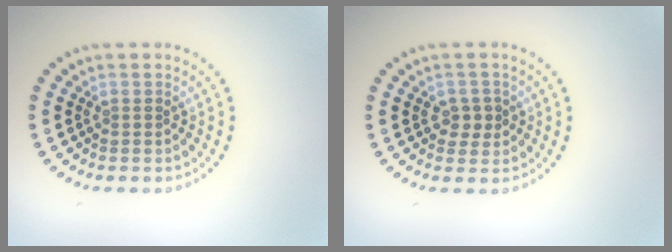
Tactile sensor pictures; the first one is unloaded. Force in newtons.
{"total": 1.9, "press": 1.8, "slide": 0.6}